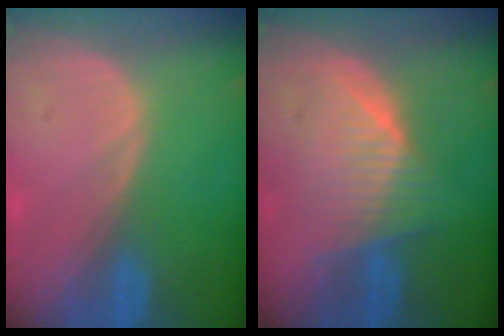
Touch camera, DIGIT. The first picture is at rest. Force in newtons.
{"total": 6.9, "press": 6.3, "slide": 2.7}